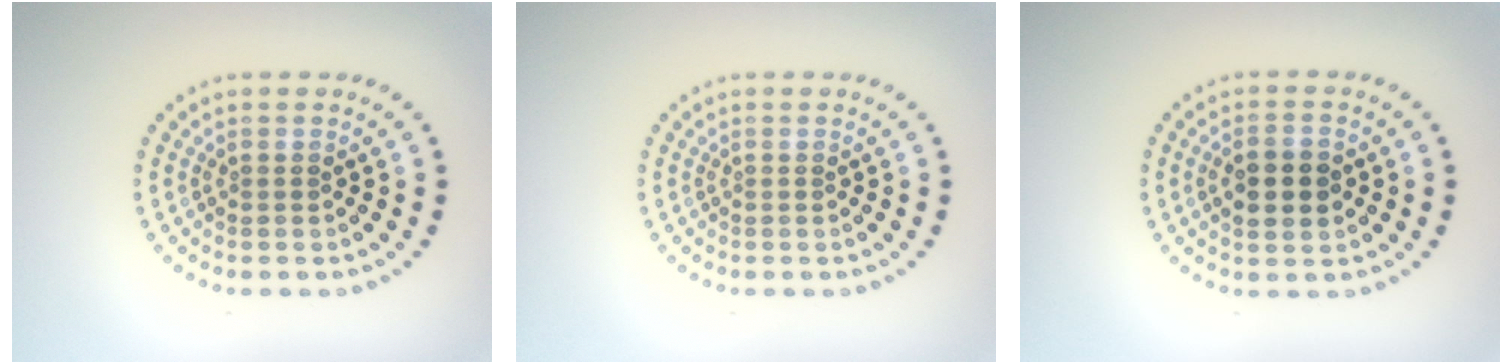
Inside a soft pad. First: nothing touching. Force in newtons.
{"total": 0.0}
{"total": 3.6, "press": 3.6, "slide": 0.1}